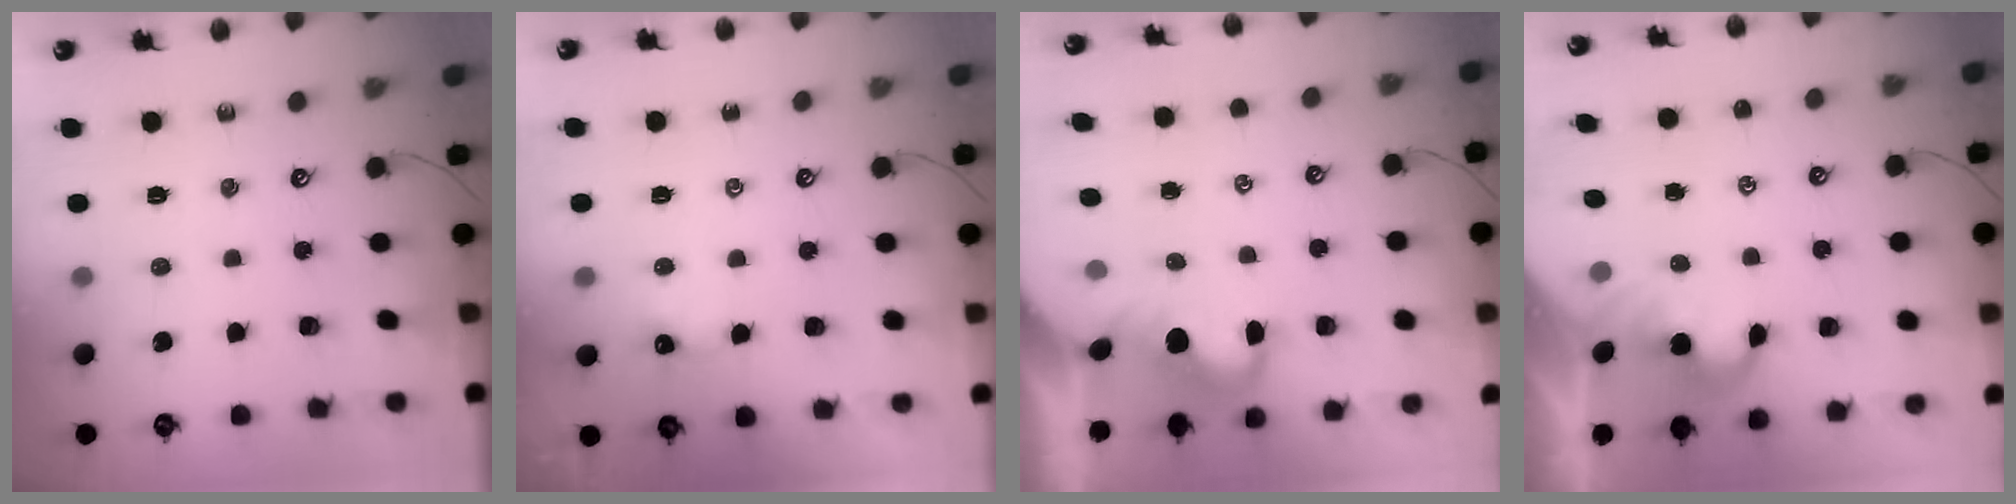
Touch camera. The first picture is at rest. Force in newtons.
{"total": 0.8, "press": 0.8, "slide": 0.3}
{"total": 0.0}
{"total": 2.1, "press": 2.0, "slide": 0.5}